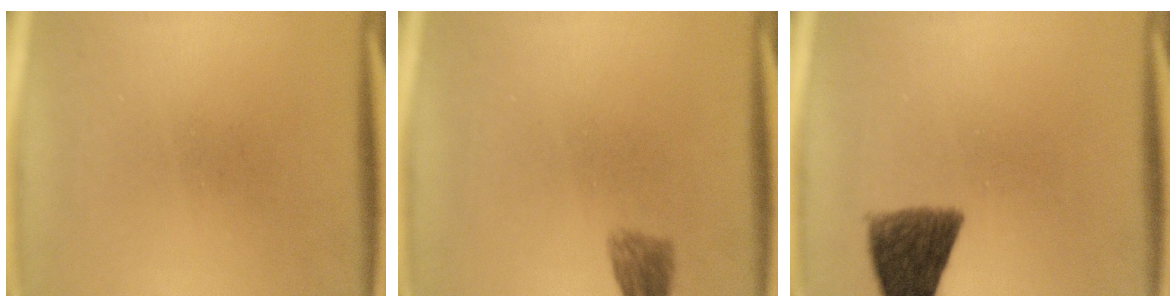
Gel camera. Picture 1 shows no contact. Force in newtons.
{"total": 2.9}
{"total": 9.1}